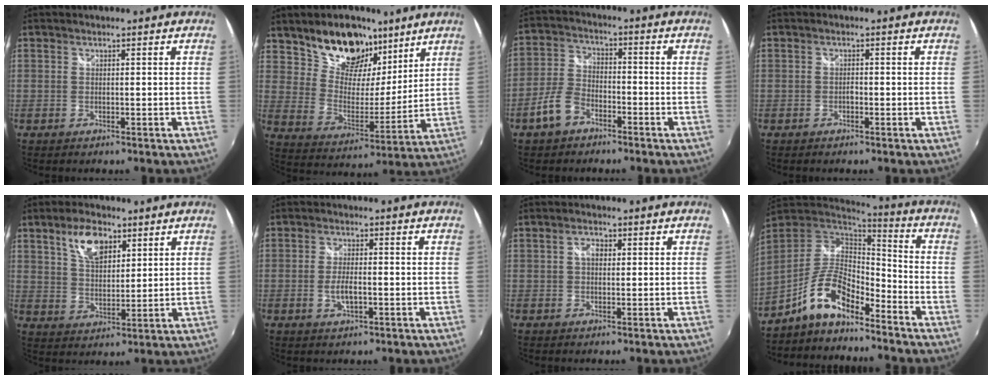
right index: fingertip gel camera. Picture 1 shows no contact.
{"total": 15.8, "force": [10.6, 9.3, 7.0], "torque": [-0.129, 0.012, 0.188]}
{"total": 7.1, "force": [-4.4, 4.3, 3.7], "torque": [-0.086, 0.011, -0.086]}
{"total": 0.7, "force": [-0.5, 0.4, 0.4], "torque": [-0.008, 0.001, -0.010]}
{"total": 8.5, "force": [4.6, 4.2, 5.7], "torque": [-0.105, 0.013, 0.085]}
{"total": 4.0, "force": [-1.1, 1.5, 3.5], "torque": [-0.072, -0.004, -0.019]}
{"total": 2.3, "force": [0.5, 1.6, 1.6], "torque": [-0.027, 0.006, 0.006]}
{"total": 11.9, "force": [-8.1, 4.1, 7.6], "torque": [-0.164, 0.009, -0.156]}